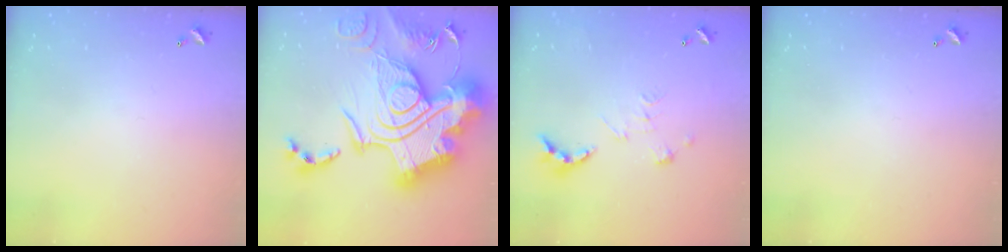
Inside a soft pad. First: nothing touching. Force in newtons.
{"total": 0.7, "press": 0.7, "slide": 0.1}
{"total": 2.7, "press": 2.2, "slide": 1.5}
{"total": 0.0}